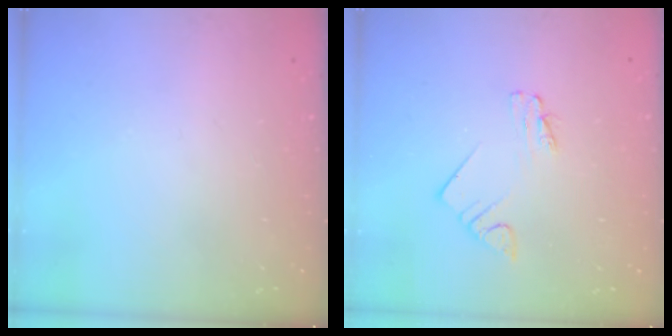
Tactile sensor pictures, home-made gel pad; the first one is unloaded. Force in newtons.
{"total": 2.1, "press": 2.1, "slide": 0.0}